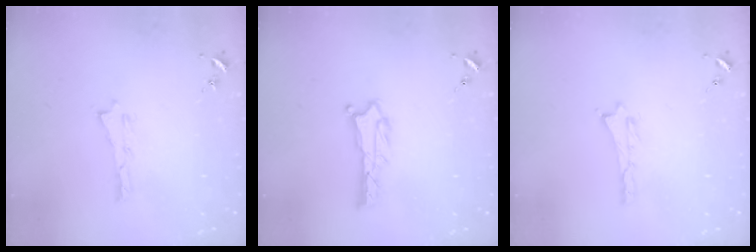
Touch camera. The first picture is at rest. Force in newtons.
{"total": 1.3, "press": 1.2, "slide": 0.1}
{"total": 0.0}